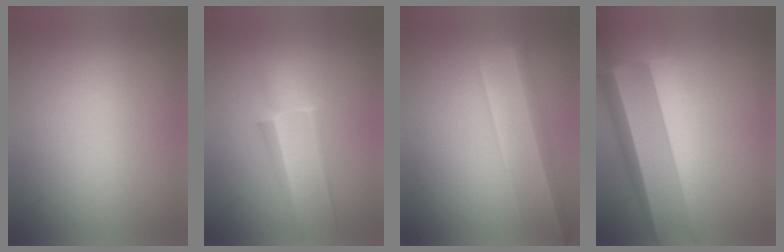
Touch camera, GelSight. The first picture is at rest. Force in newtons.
{"total": 2.2}
{"total": 2.2}
{"total": 9.9}